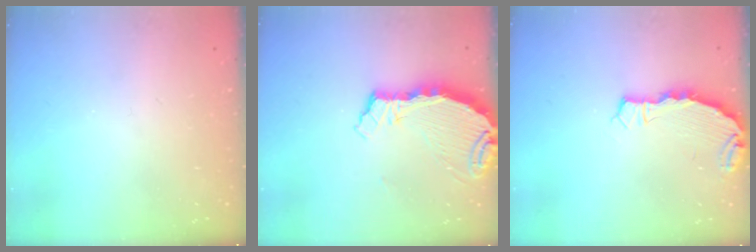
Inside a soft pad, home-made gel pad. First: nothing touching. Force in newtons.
{"total": 6.4, "press": 6.4, "slide": 0.7}
{"total": 4.4, "press": 4.4, "slide": 0.3}